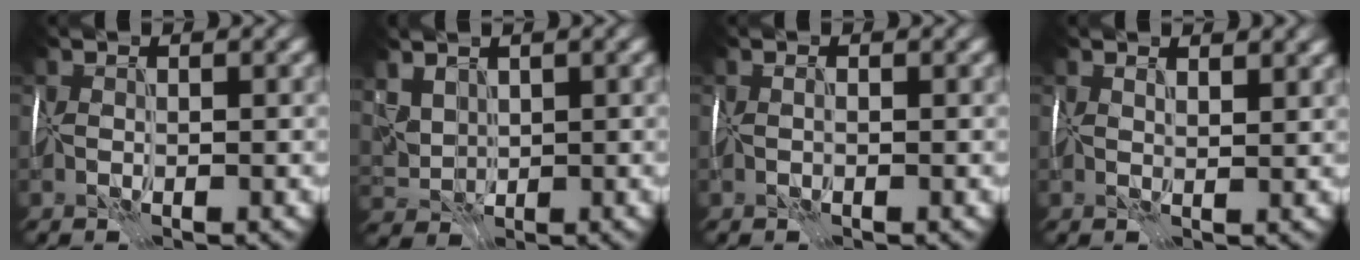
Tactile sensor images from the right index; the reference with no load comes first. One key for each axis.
{"total": 3.4, "fx": 1.8, "fy": 2.2, "fz": 1.8, "tx": -0.055, "ty": 0.000, "tz": 0.040}
{"total": 0.0}
{"total": 2.0, "fx": 1.6, "fy": 0.4, "fz": 1.1, "tx": -0.015, "ty": 0.002, "tz": 0.019}